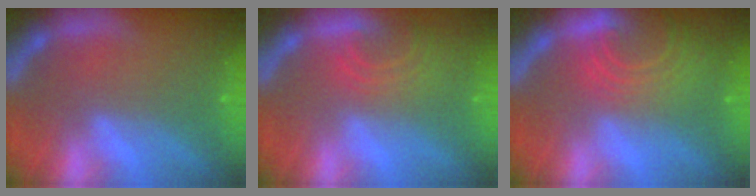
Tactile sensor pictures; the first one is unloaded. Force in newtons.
{"total": 4.0}
{"total": 7.6}